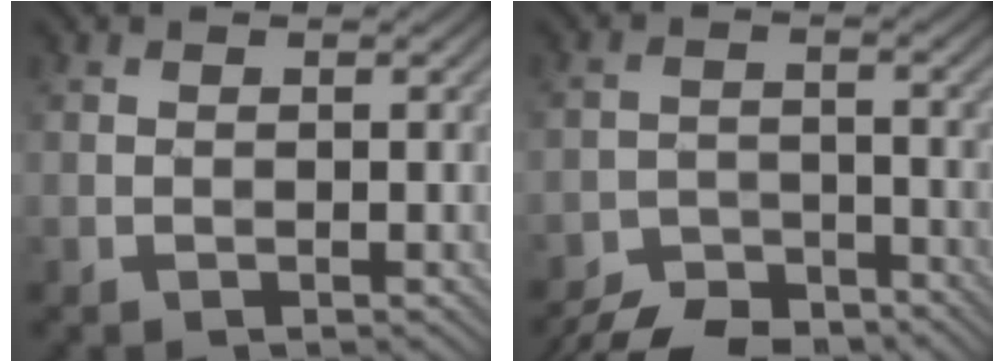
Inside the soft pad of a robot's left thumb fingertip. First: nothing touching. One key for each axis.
{"total": 6.6, "fx": -6.2, "fy": 1.7, "fz": 1.5, "tx": -0.023, "ty": -0.004, "tz": -0.111}